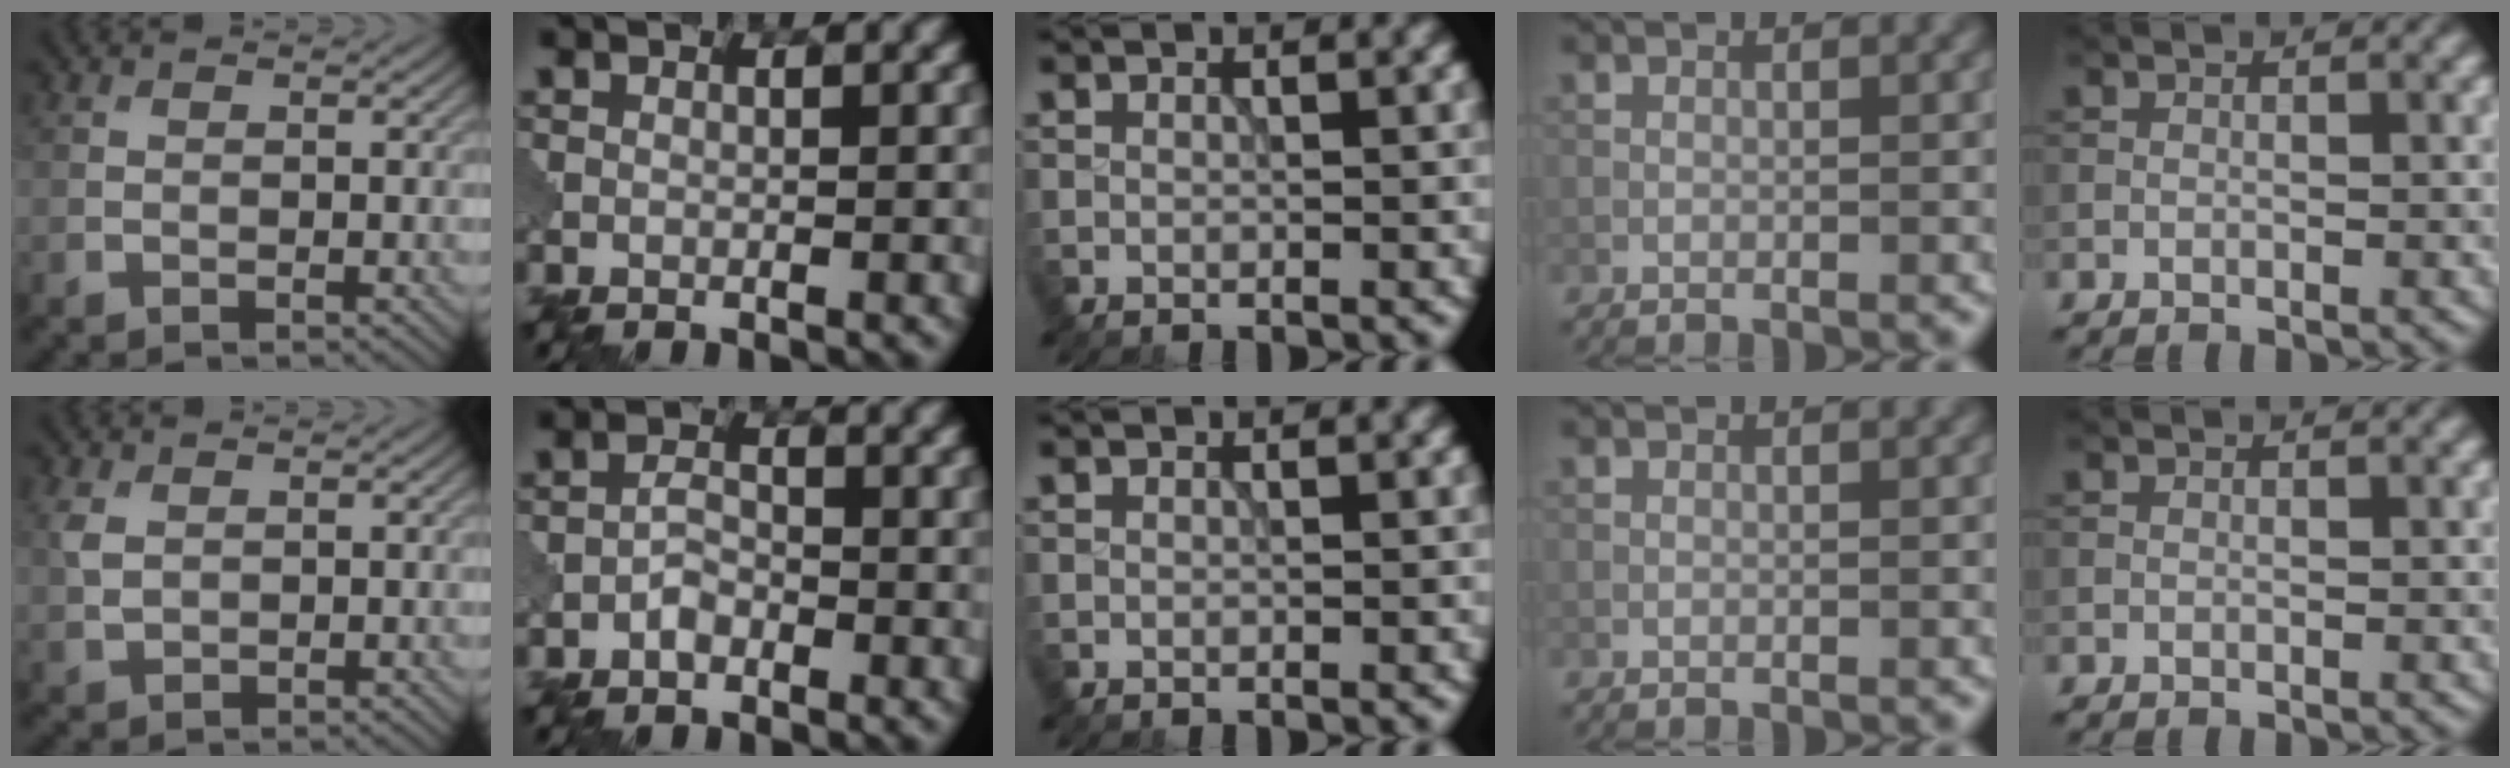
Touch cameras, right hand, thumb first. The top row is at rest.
{"thumb": {"total": 2.4, "force": [0.8, 1.7, 1.6], "torque": [-0.047, 0.000, 0.019]}, "index": {"total": 2.0, "force": [-1.1, 1.3, 1.0], "torque": [-0.018, 0.005, -0.023]}}